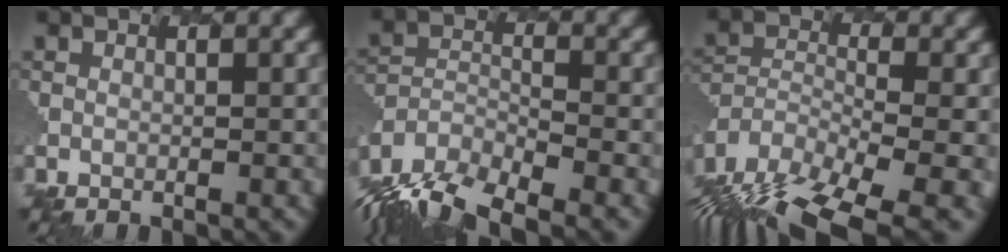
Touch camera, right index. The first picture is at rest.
{"total": 10.0, "force": [-9.3, 2.5, 2.8], "torque": [-0.070, -0.012, -0.152]}
{"total": 14.2, "force": [-11.9, 4.3, 6.5], "torque": [-0.142, -0.019, -0.172]}